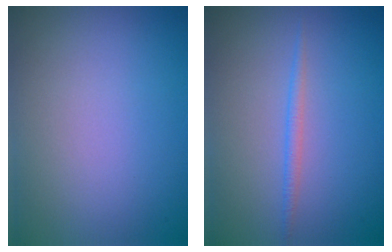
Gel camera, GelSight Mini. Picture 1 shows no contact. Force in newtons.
{"total": 1.1, "press": 1.1, "slide": 0.1}